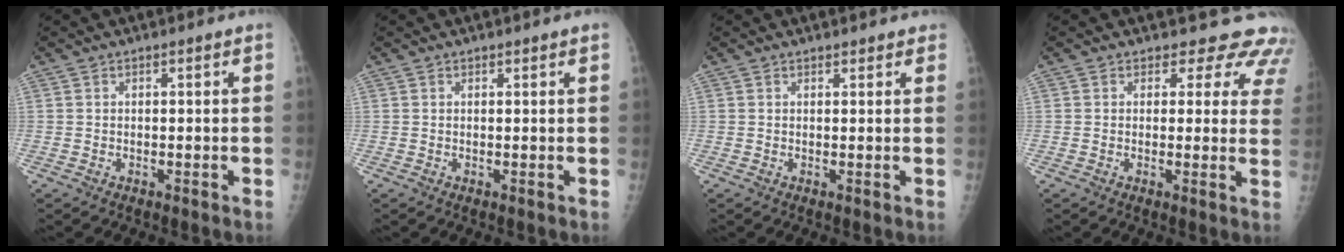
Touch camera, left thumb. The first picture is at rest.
{"total": 0.6, "force": [0.5, 0.1, 0.3], "torque": [-0.003, 0.001, 0.008]}
{"total": 1.6, "force": [1.4, 0.7, 0.4], "torque": [0.012, -0.001, 0.013]}
{"total": 9.5, "force": [8.3, 4.6, 1.0], "torque": [0.044, -0.039, 0.061]}